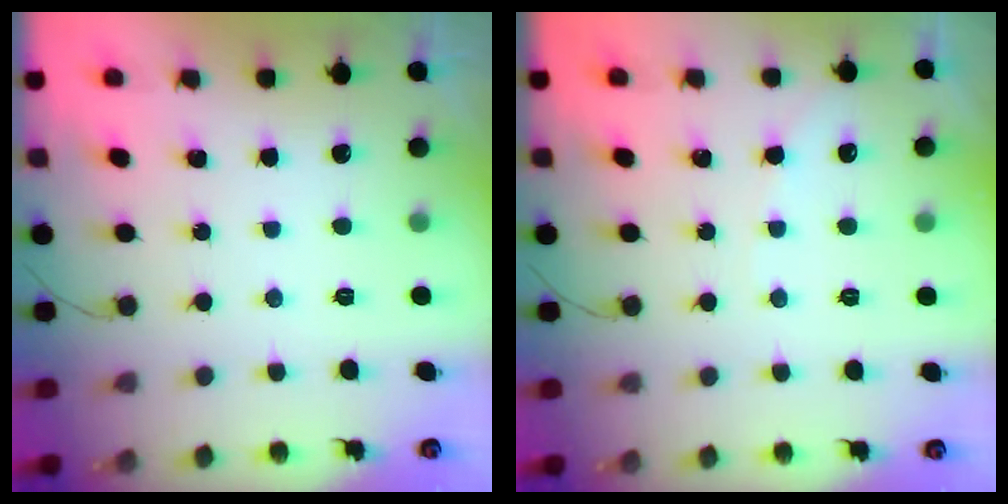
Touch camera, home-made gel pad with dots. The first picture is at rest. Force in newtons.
{"total": 3.5, "press": 3.5, "slide": 0.4}